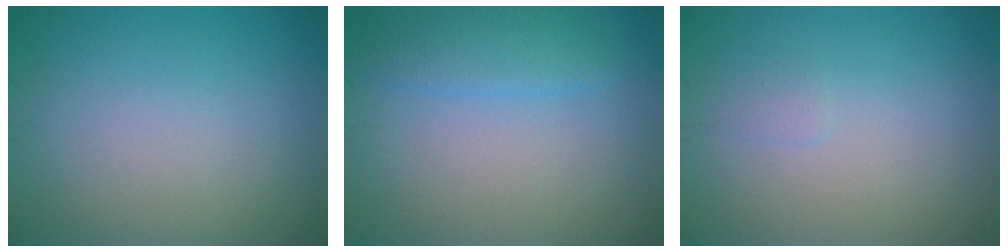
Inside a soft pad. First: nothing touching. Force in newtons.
{"total": 2.8, "press": 2.8, "slide": 0.3}
{"total": 0.5, "press": 0.5, "slide": 0.0}